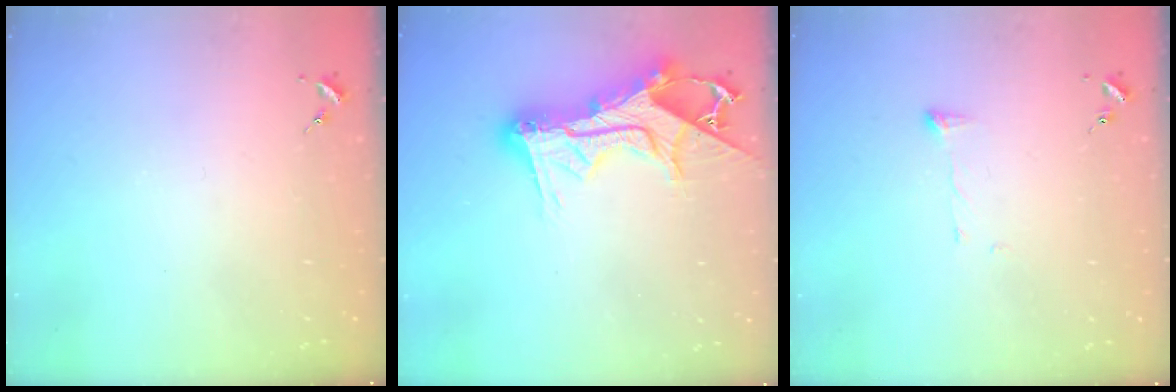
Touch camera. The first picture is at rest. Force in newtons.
{"total": 19.2, "press": 19.2, "slide": 1.2}
{"total": 3.6, "press": 3.6, "slide": 0.6}